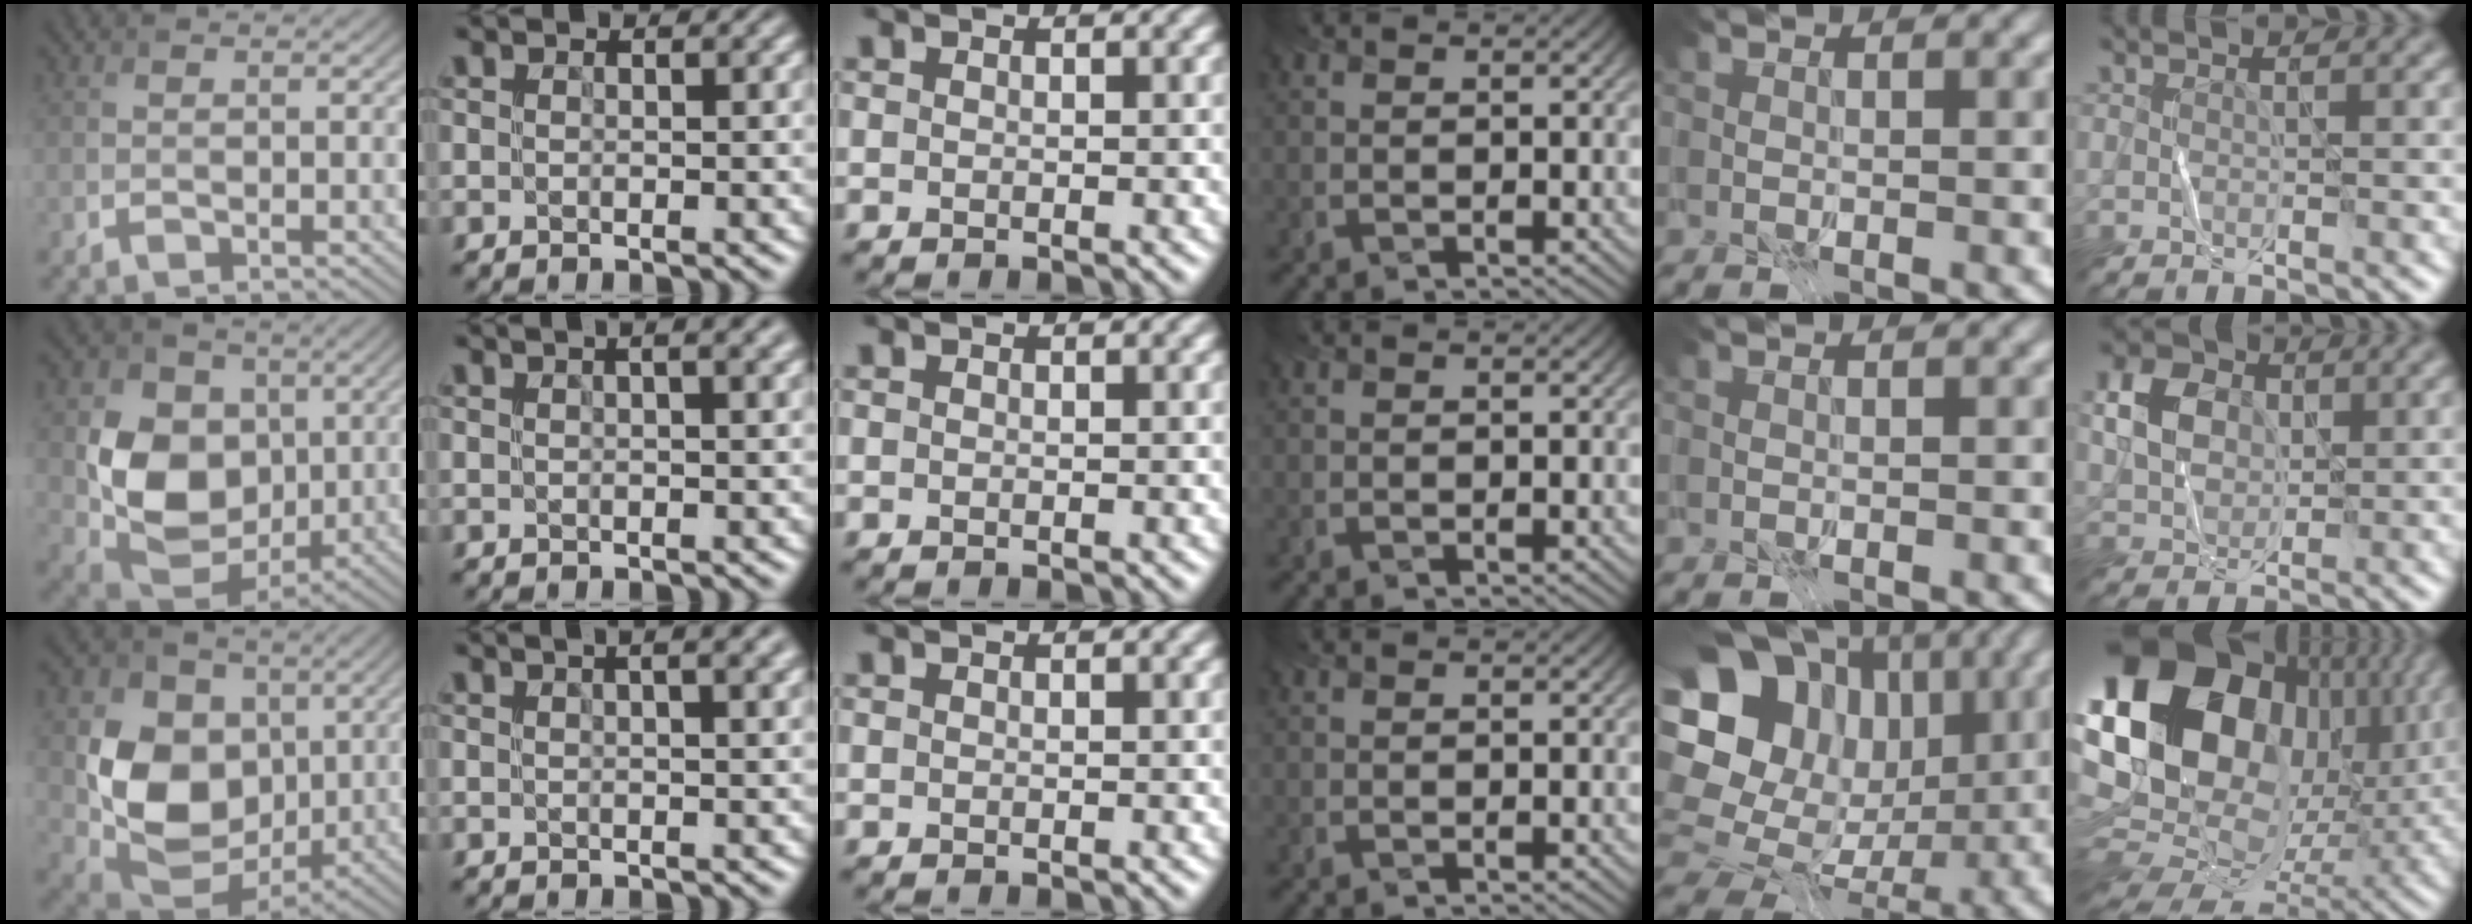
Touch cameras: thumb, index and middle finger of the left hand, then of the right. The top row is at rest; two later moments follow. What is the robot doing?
{"motion": "fold", "object": "receipt paper"}